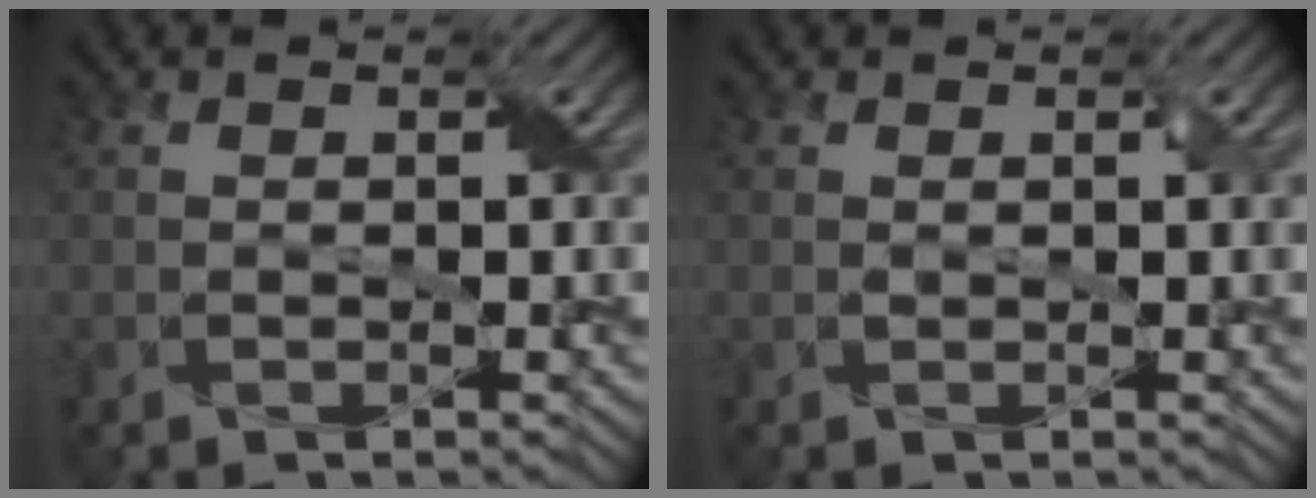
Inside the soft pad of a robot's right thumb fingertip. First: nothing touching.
{"total": 0.6, "force": [0.2, 0.1, 0.5], "torque": [-0.011, 0.002, 0.004]}